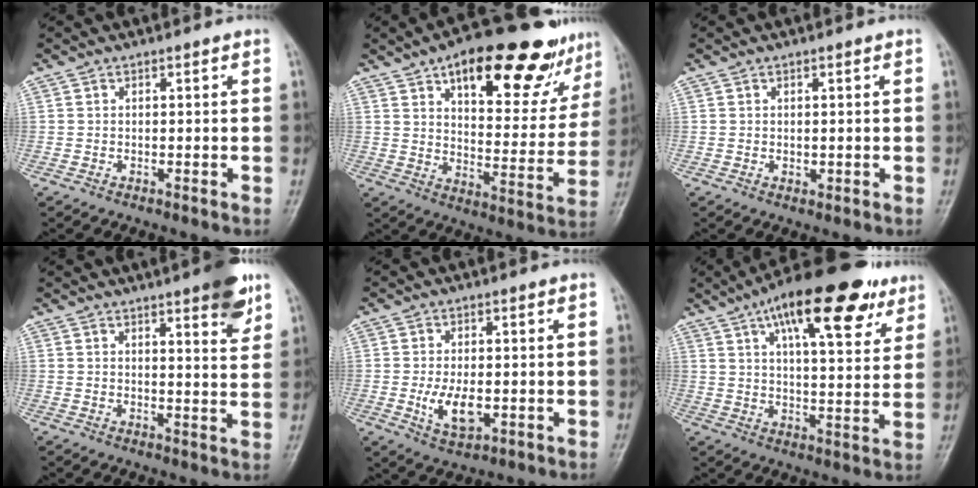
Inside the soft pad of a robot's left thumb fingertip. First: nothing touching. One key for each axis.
{"total": 24.2, "fx": 14.7, "fy": 9.8, "fz": 16.5, "tx": -0.176, "ty": -0.033, "tz": 0.214}
{"total": 1.3, "fx": 0.2, "fy": 1.0, "fz": 0.7, "tx": -0.005, "ty": -0.001, "tz": 0.004}
{"total": 8.5, "fx": 5.1, "fy": 2.1, "fz": 6.5, "tx": -0.067, "ty": -0.024, "tz": 0.063}
{"total": 6.9, "fx": -1.3, "fy": 3.8, "fz": 5.6, "tx": -0.095, "ty": -0.008, "tz": -0.018}
{"total": 21.1, "fx": 11.4, "fy": 7.7, "fz": 16.0, "tx": -0.215, "ty": -0.016, "tz": 0.172}